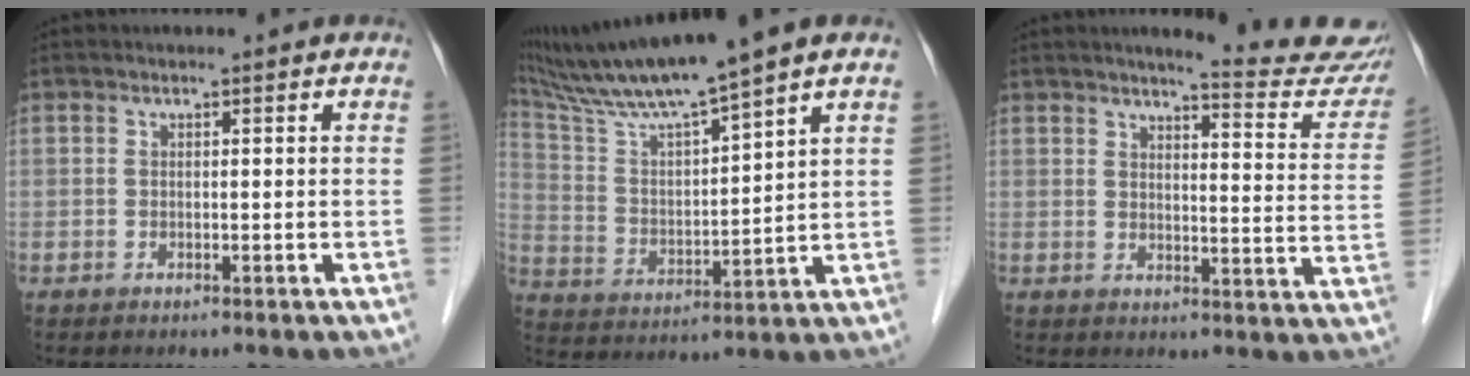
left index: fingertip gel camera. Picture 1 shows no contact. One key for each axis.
{"total": 14.1, "fx": 11.8, "fy": -1.5, "fz": 7.6, "tx": -0.143, "ty": 0.007, "tz": 0.219}
{"total": 13.5, "fx": 12.8, "fy": 0.1, "fz": 4.3, "tx": -0.043, "ty": -0.071, "tz": 0.132}